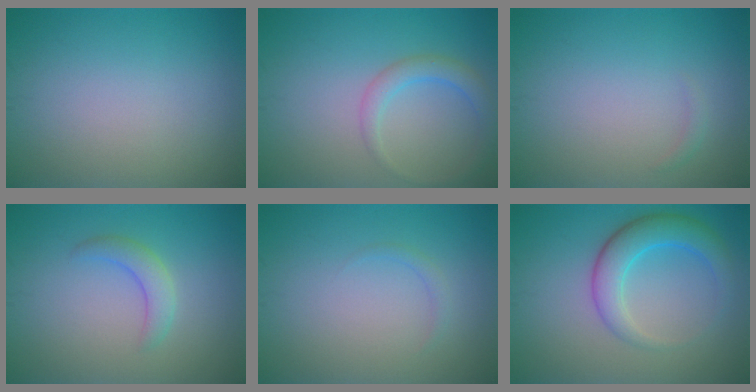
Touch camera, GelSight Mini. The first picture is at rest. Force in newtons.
{"total": 2.4, "press": 2.4, "slide": 0.1}
{"total": 0.5, "press": 0.5, "slide": 0.0}
{"total": 2.3, "press": 2.3, "slide": 0.2}
{"total": 0.8, "press": 0.8, "slide": 0.1}
{"total": 4.5, "press": 4.5, "slide": 0.1}